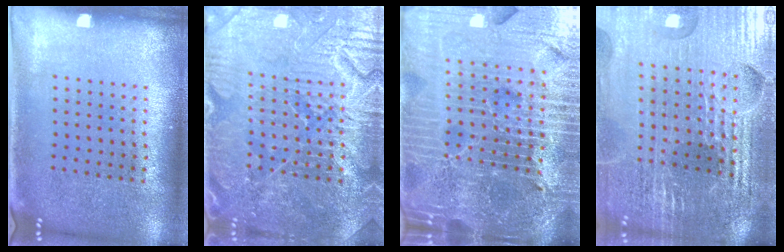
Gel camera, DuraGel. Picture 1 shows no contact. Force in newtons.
{"total": 4.7, "press": 4.6, "slide": 0.9}
{"total": 7.3, "press": 6.3, "slide": 3.7}
{"total": 5.0, "press": 4.7, "slide": 1.7}